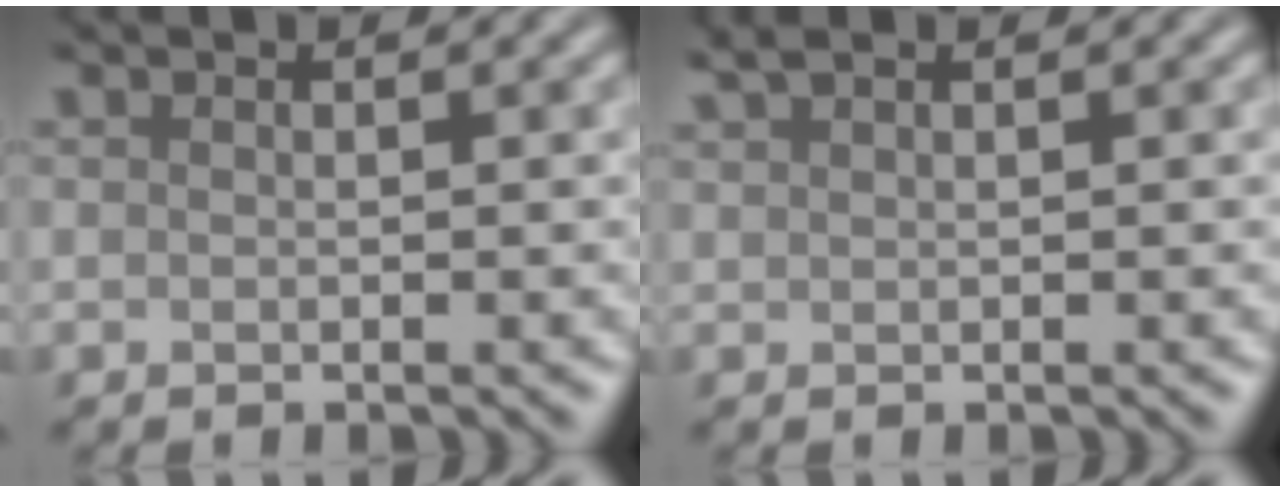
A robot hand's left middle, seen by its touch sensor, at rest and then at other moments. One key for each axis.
{"total": 0.9, "fx": 0.6, "fy": -0.7, "fz": -0.3, "tx": -0.010, "ty": -0.006, "tz": 0.039}